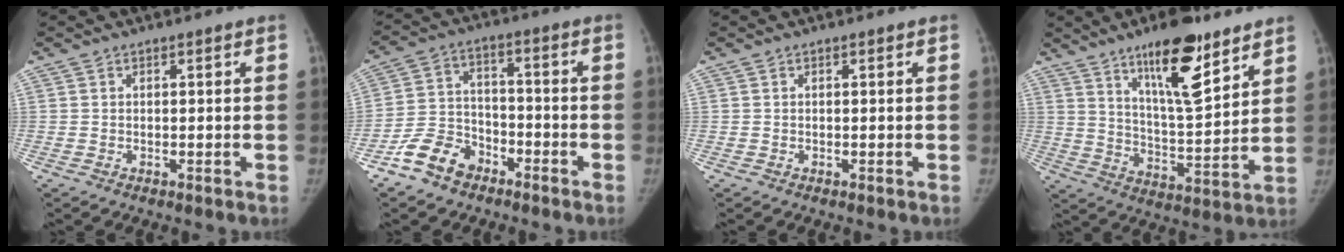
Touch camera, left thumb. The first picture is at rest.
{"total": 9.0, "force": [-6.2, 5.8, 3.2], "torque": [-0.048, 0.042, -0.122]}
{"total": 0.0}
{"total": 16.3, "force": [10.3, 4.7, 11.7], "torque": [-0.161, -0.067, 0.175]}